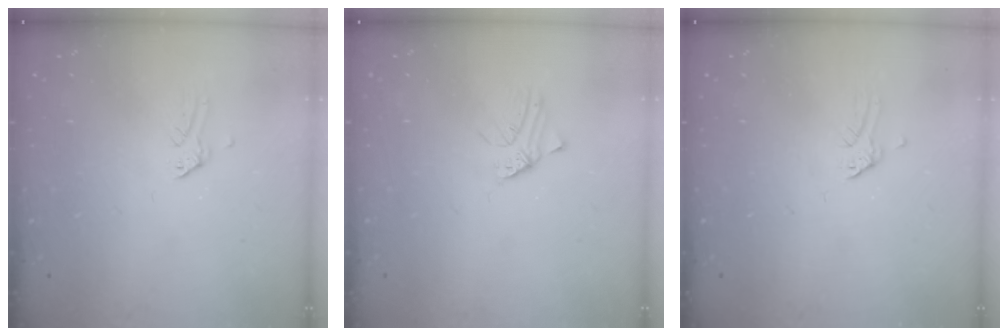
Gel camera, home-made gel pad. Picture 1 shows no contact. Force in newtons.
{"total": 1.4, "press": 1.4, "slide": 0.0}
{"total": 0.0}